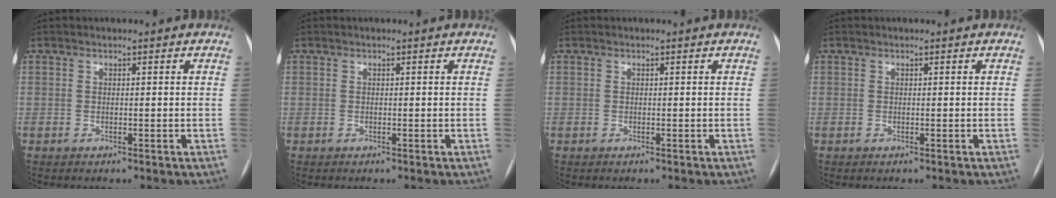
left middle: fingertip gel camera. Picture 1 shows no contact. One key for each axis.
{"total": 0.0}
{"total": 0.0}
{"total": 0.0}